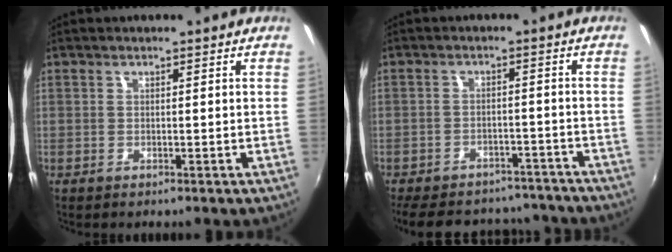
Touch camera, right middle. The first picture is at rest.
{"total": 19.7, "force": [-16.7, 8.0, 6.7], "torque": [-0.153, 0.019, -0.210]}